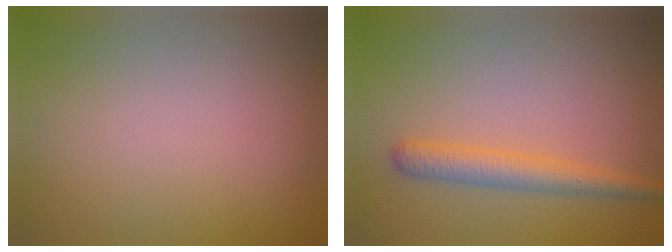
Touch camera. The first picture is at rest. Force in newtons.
{"total": 3.0, "press": 3.0, "slide": 0.2}